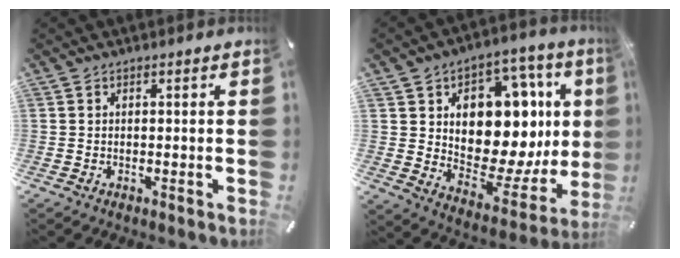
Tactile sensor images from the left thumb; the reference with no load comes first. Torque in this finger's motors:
{"motor_torque": [1.66, 1.73, 0.48, -0.20, 0.21]}